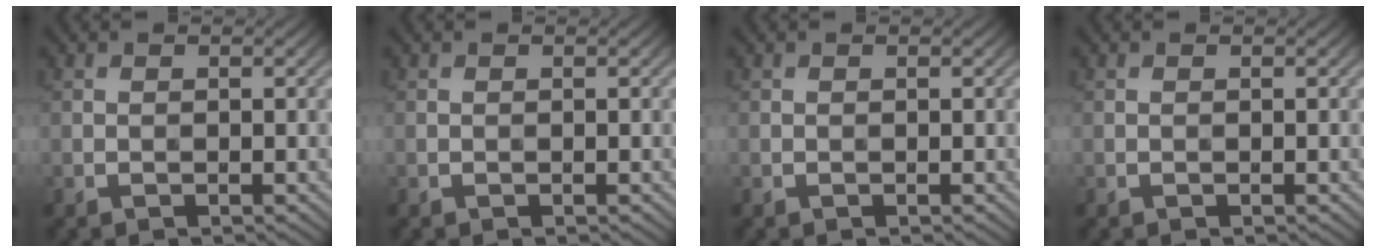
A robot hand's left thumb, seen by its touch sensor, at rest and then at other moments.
{"total": 0.0}
{"total": 0.0}
{"total": 0.0}